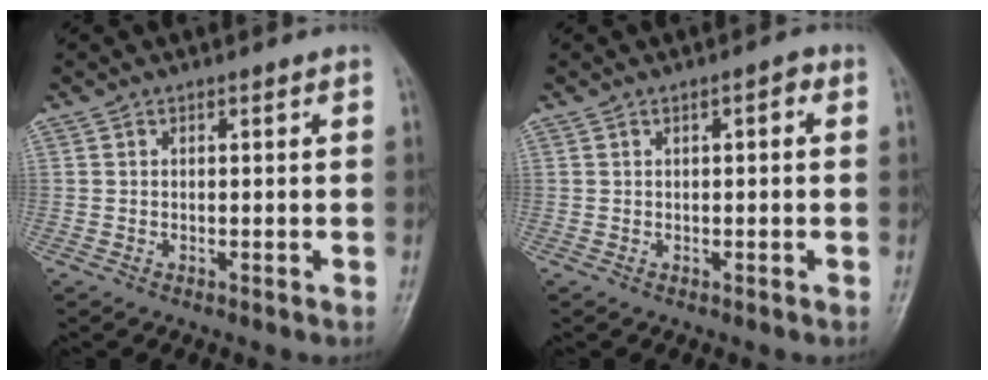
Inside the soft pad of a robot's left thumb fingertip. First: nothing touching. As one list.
[{"total": 1.8, "force": [0.4, 0.7, 1.6], "torque": [-0.020, 0.004, 0.003]}]